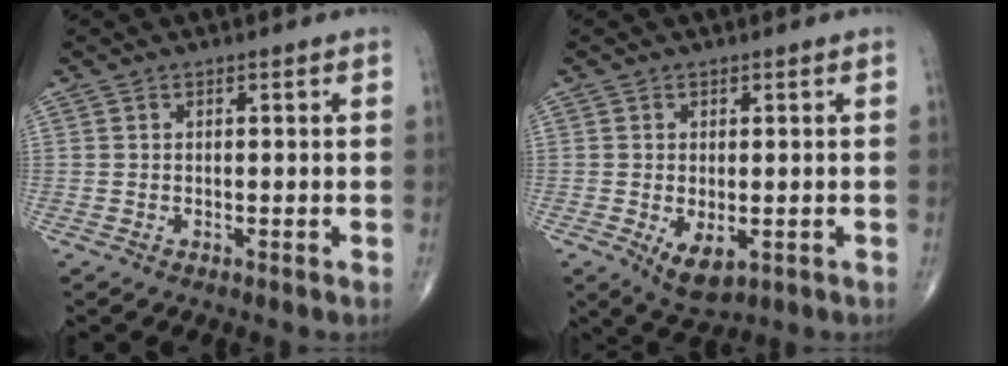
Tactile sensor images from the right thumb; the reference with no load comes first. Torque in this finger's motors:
{"motor_torque": [-0.16, 0.33, -0.04, -0.14, 0.04]}